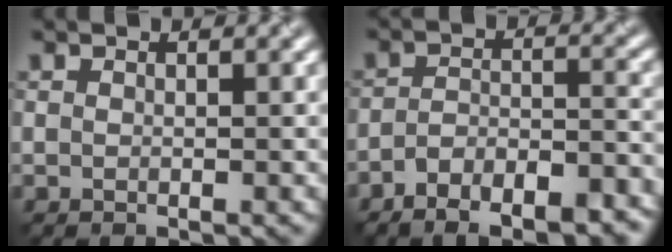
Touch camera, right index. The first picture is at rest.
{"total": 8.4, "force": [-6.1, 3.1, 4.9], "torque": [-0.081, 0.002, -0.095]}